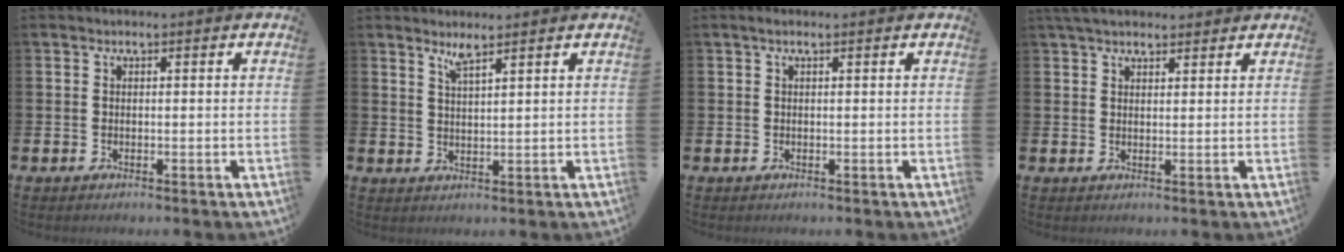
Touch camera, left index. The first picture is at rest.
{"total": 2.8, "force": [2.6, 0.0, 1.0], "torque": [-0.018, -0.011, 0.046]}
{"total": 0.7, "force": [0.3, 0.1, 0.6], "torque": [-0.007, 0.000, 0.003]}
{"total": 3.9, "force": [3.4, 1.3, 1.2], "torque": [-0.022, -0.009, 0.062]}